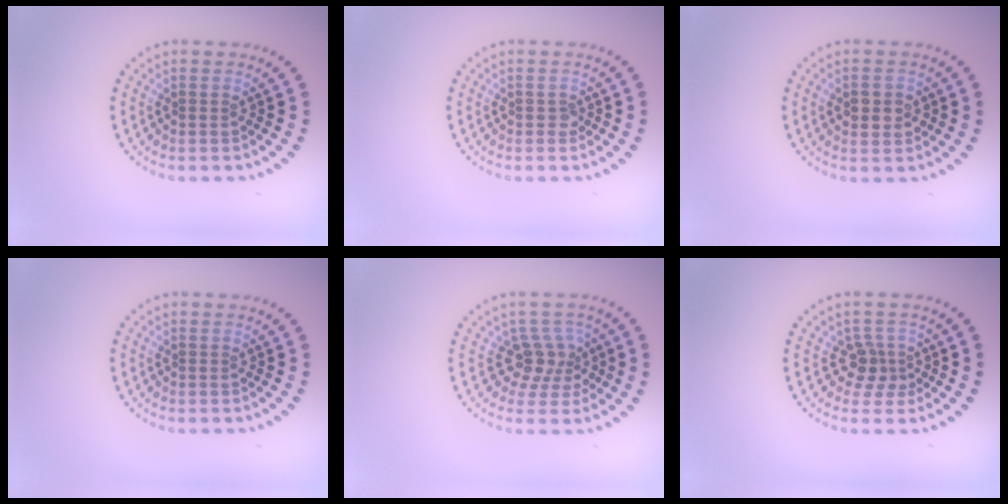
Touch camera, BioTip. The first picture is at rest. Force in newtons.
{"total": 0.6, "press": 0.6, "slide": 0.2}
{"total": 2.1, "press": 2.1, "slide": 0.2}
{"total": 0.0}
{"total": 2.9, "press": 2.2, "slide": 1.8}
{"total": 2.4, "press": 1.8, "slide": 1.5}